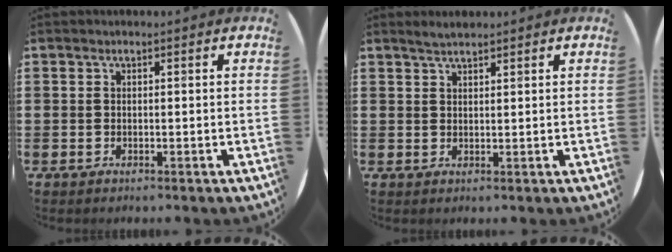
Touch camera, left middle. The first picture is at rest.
{"total": 1.7, "force": [1.6, 0.2, 0.6], "torque": [-0.013, 0.003, 0.029]}